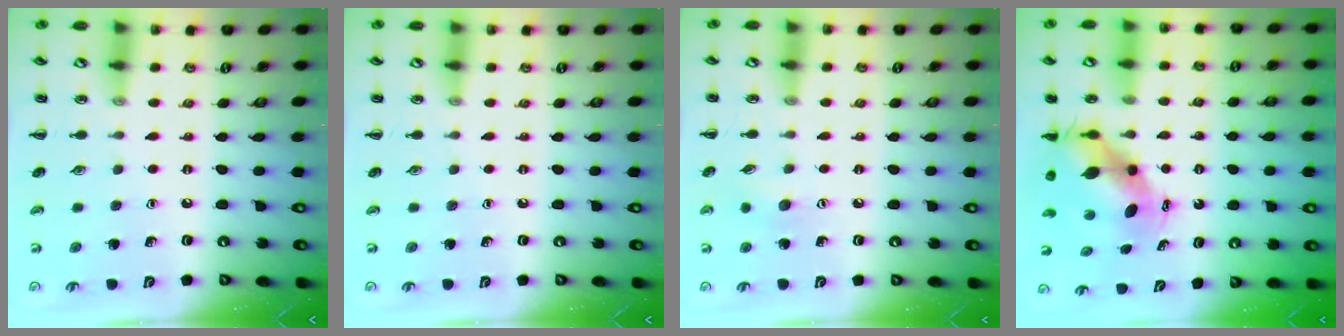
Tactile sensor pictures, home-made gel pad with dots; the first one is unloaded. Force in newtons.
{"total": 0.0}
{"total": 4.9, "press": 4.8, "slide": 1.0}
{"total": 8.8, "press": 8.6, "slide": 1.5}